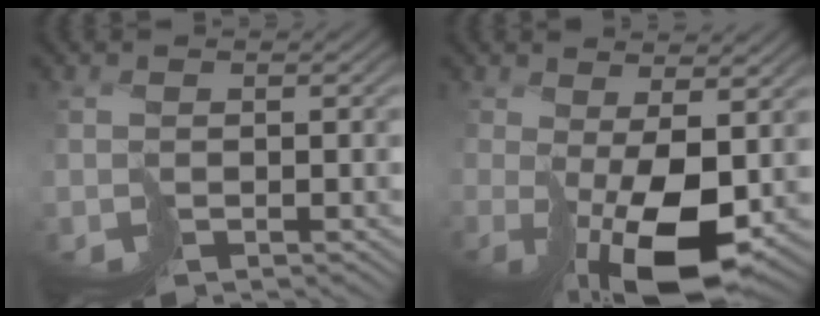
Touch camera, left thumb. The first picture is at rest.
{"total": 8.0, "force": [0.3, 2.4, 7.7], "torque": [-0.120, -0.003, 0.016]}